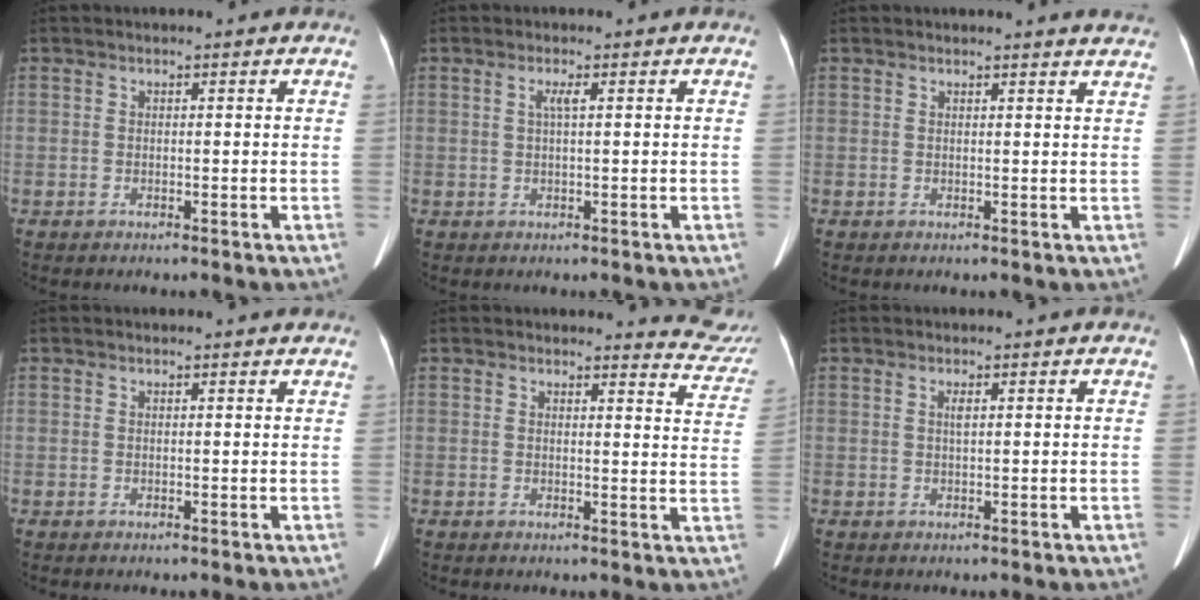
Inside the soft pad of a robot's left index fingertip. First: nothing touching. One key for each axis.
{"total": 1.5, "fx": 0.4, "fy": 0.0, "fz": 1.5, "tx": -0.031, "ty": 0.004, "tz": 0.006}
{"total": 5.4, "fx": 5.3, "fy": 0.1, "fz": 1.0, "tx": -0.008, "ty": -0.008, "tz": 0.036}
{"total": 1.1, "fx": 1.1, "fy": 0.3, "fz": 0.1, "tx": -0.014, "ty": 0.001, "tz": 0.007}
{"total": 7.0, "fx": 6.9, "fy": 0.6, "fz": -0.5, "tx": 0.019, "ty": -0.063, "tz": 0.048}
{"total": 0.8, "fx": 0.2, "fy": 0.1, "fz": 0.8, "tx": -0.018, "ty": 0.002, "tz": 0.006}